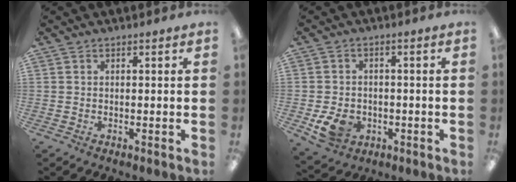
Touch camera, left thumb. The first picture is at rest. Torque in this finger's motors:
{"motor_torque": [0.02, 0.06, 0.01, 0.02, 0.03]}